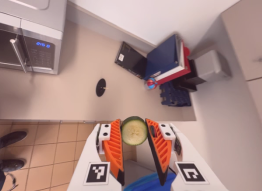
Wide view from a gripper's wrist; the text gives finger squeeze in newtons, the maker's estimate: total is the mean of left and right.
{"total": 7.7, "left": 7.5, "right": 7.9}